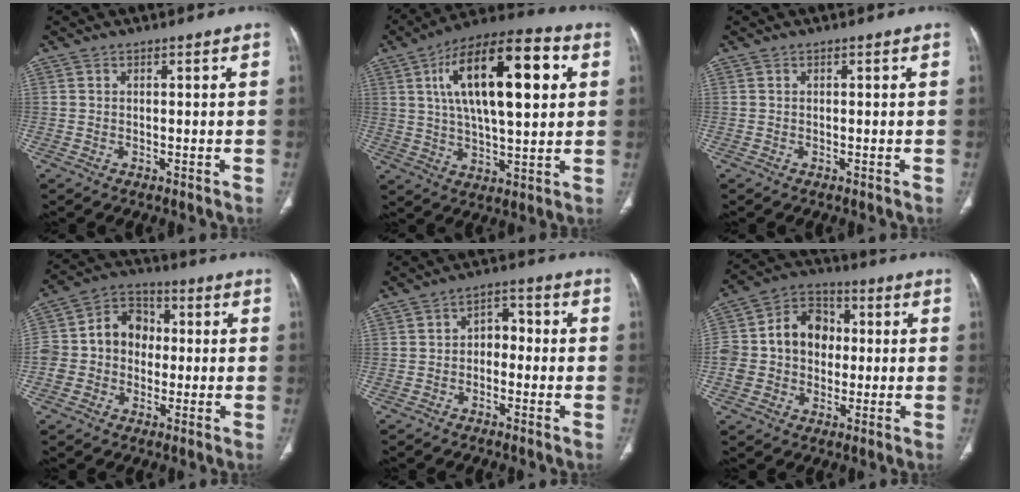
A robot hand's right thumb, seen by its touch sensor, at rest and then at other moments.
{"total": 21.8, "force": [6.0, 8.6, 19.1], "torque": [-0.299, 0.006, 0.091]}
{"total": 0.0}
{"total": 11.6, "force": [-0.1, 9.9, 6.1], "torque": [-0.080, 0.042, -0.010]}
{"total": 4.6, "force": [-0.9, 3.2, 3.1], "torque": [-0.028, 0.027, -0.025]}
{"total": 13.8, "force": [0.5, 11.2, 8.1], "torque": [-0.113, 0.038, 0.003]}